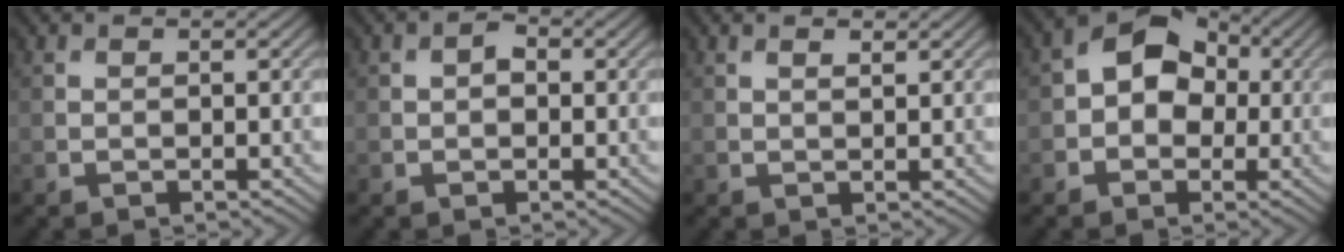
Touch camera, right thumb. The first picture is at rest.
{"total": 1.7, "force": [0.1, 1.2, 1.2], "torque": [-0.021, 0.000, -0.002]}
{"total": 1.3, "force": [0.9, 0.2, 0.9], "torque": [-0.015, -0.004, 0.017]}
{"total": 6.7, "force": [0.2, 5.1, 4.3], "torque": [-0.056, 0.010, -0.016]}